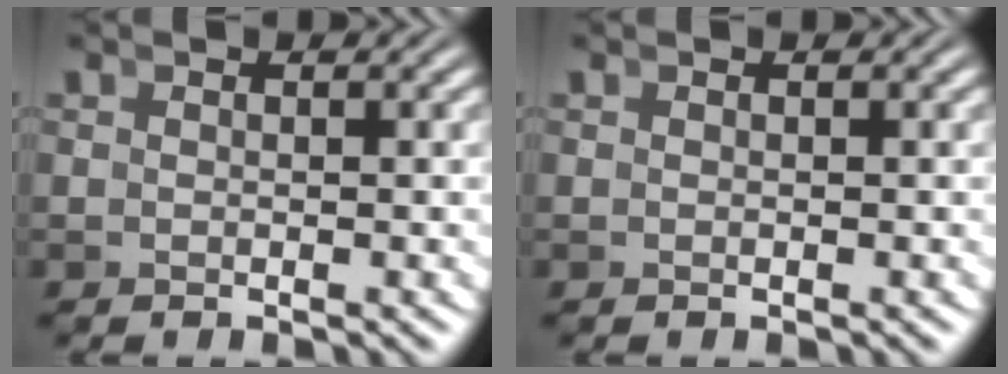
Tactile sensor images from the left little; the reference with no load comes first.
{"total": 0.0}